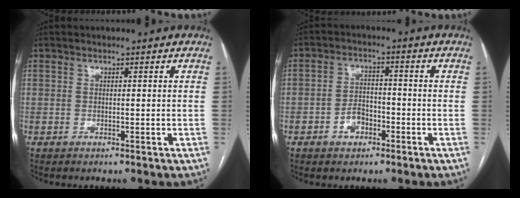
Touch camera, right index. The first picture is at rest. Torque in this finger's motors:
{"motor_torque": [0.12, 0.07, -0.06, -0.03]}